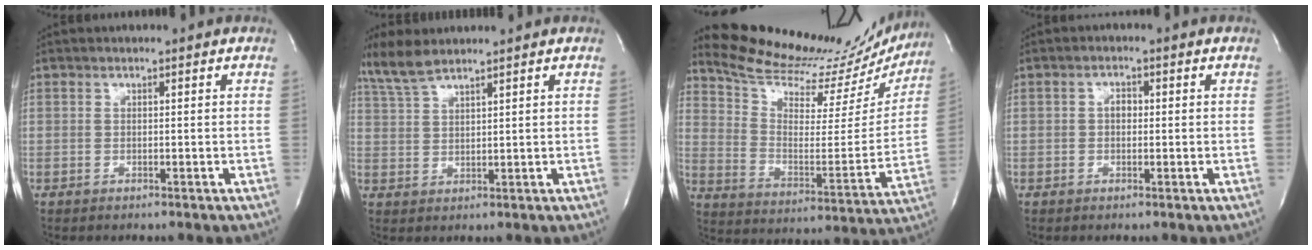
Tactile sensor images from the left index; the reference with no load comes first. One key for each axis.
{"total": 5.1, "fx": 4.4, "fy": 0.3, "fz": 2.4, "tx": -0.064, "ty": 0.011, "tz": 0.099}
{"total": 24.9, "fx": 23.3, "fy": 5.7, "fz": 6.6, "tx": -0.108, "ty": -0.056, "tz": 0.318}
{"total": 1.7, "fx": 0.0, "fy": 1.1, "fz": 1.3, "tx": -0.022, "ty": 0.006, "tz": -0.003}